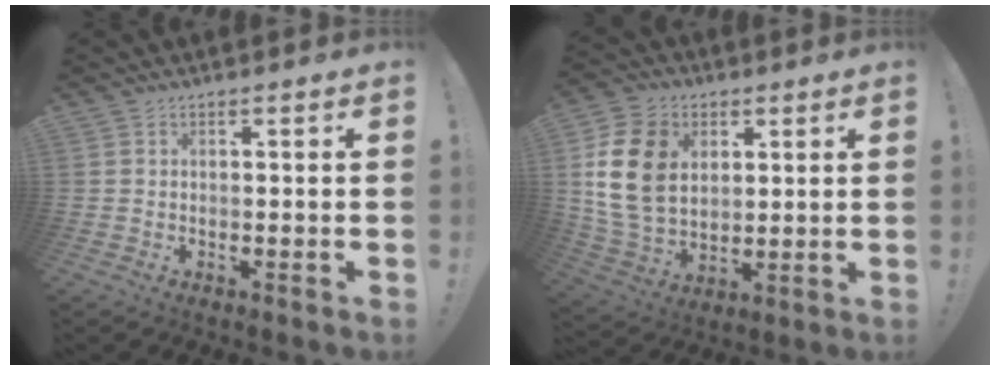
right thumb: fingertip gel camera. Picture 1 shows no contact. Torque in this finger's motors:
{"motor_torque": [1.67, 2.89, 1.69, 0.20, 0.54]}